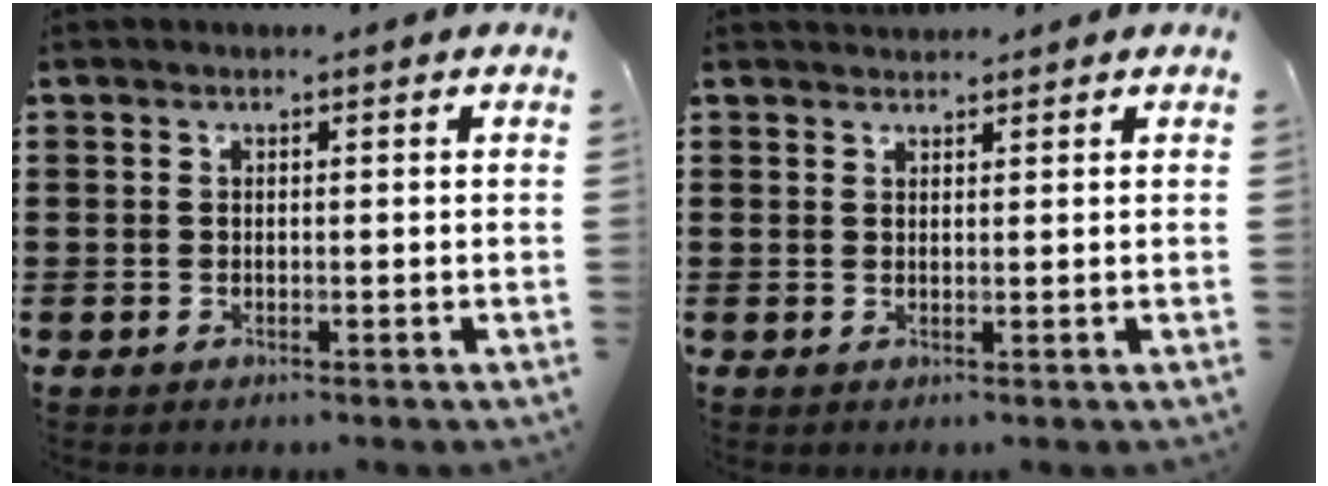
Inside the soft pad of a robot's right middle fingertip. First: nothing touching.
{"total": 1.4, "force": [1.3, 0.2, -0.2], "torque": [0.000, 0.000, 0.027]}